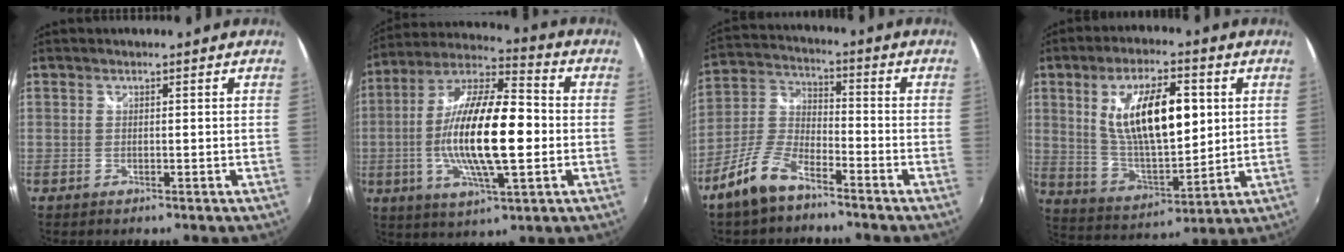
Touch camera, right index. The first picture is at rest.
{"total": 19.4, "force": [-2.1, 5.2, 18.6], "torque": [-0.353, 0.000, -0.046]}
{"total": 9.9, "force": [-7.0, 3.7, 6.0], "torque": [-0.143, 0.005, -0.140]}
{"total": 16.8, "force": [4.3, 6.7, 14.8], "torque": [-0.257, 0.004, 0.087]}